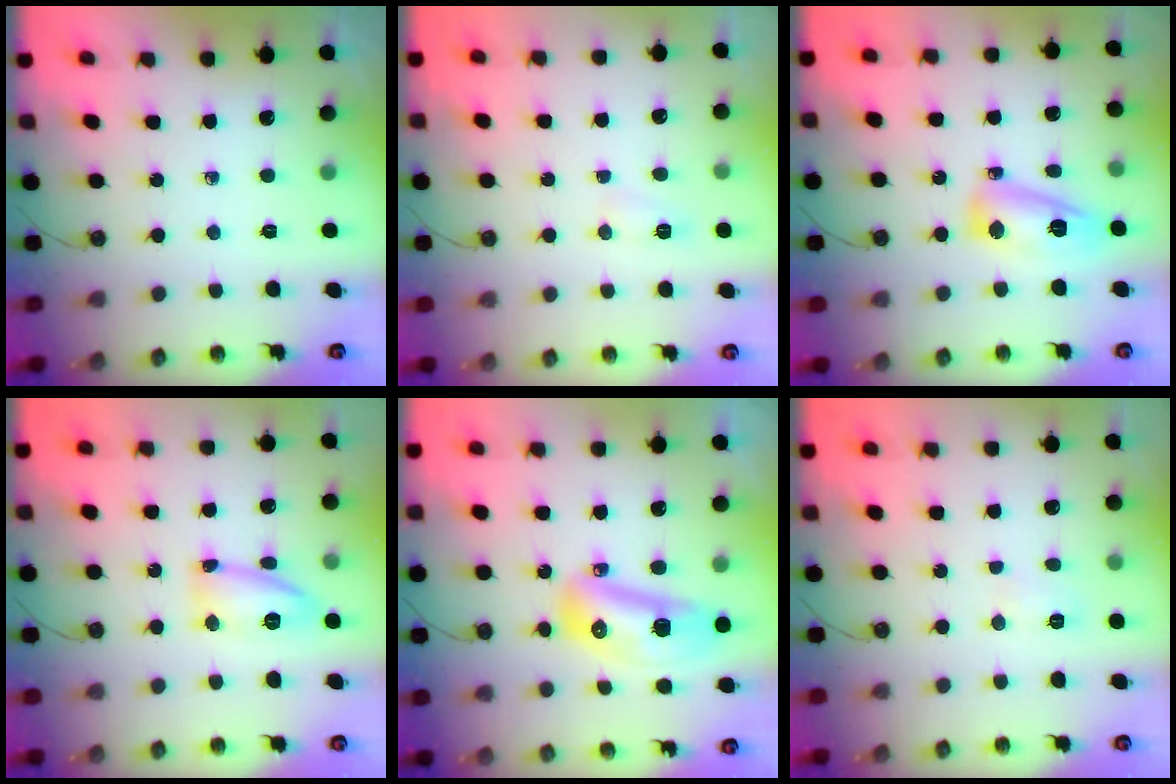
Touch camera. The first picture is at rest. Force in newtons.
{"total": 5.1, "press": 5.1, "slide": 0.6}
{"total": 12.0, "press": 12.0, "slide": 1.0}
{"total": 11.1, "press": 10.9, "slide": 2.4}
{"total": 14.6, "press": 14.5, "slide": 1.7}
{"total": 3.5, "press": 3.4, "slide": 1.0}